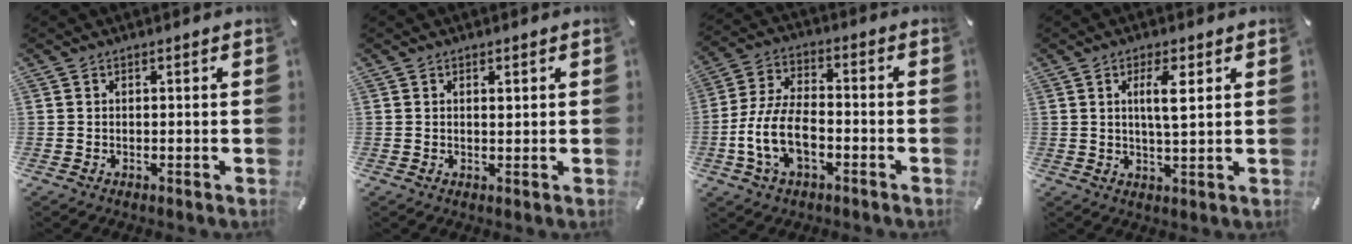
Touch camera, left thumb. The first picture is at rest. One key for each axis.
{"total": 1.0, "fx": 0.4, "fy": 0.5, "fz": 0.7, "tx": -0.006, "ty": -0.002, "tz": 0.006}
{"total": 11.9, "fx": -4.5, "fy": 6.7, "fz": 8.7, "tx": -0.188, "ty": 0.011, "tz": -0.083}
{"total": 6.6, "fx": 2.0, "fy": 1.8, "fz": 6.0, "tx": -0.116, "ty": -0.006, "tz": 0.026}